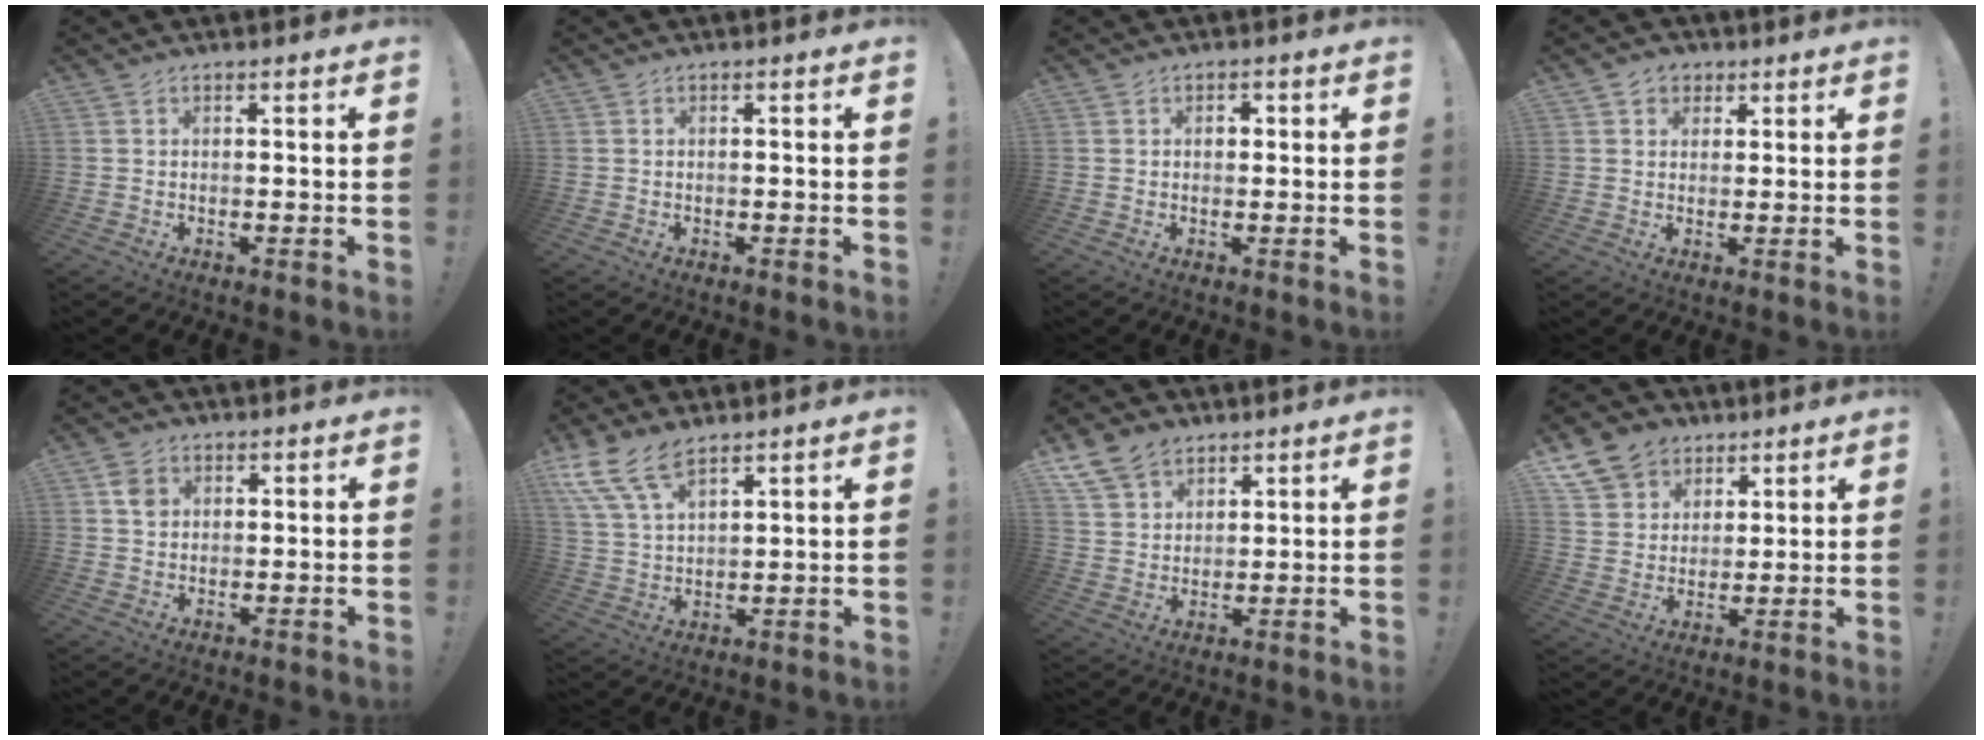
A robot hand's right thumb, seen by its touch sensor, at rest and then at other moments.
{"total": 0.0}
{"total": 1.8, "force": [0.2, 1.5, 1.1], "torque": [-0.008, 0.002, -0.002]}
{"total": 4.1, "force": [1.8, 3.5, 1.2], "torque": [-0.009, -0.003, 0.032]}
{"total": 4.3, "force": [1.3, 3.4, 2.3], "torque": [-0.021, -0.003, 0.023]}
{"total": 11.4, "force": [8.3, 5.0, 6.0], "torque": [-0.124, -0.035, 0.161]}
{"total": 10.3, "force": [7.1, 6.7, 3.3], "torque": [-0.063, -0.038, 0.142]}
{"total": 11.2, "force": [6.8, 8.5, 2.9], "torque": [-0.046, -0.043, 0.135]}